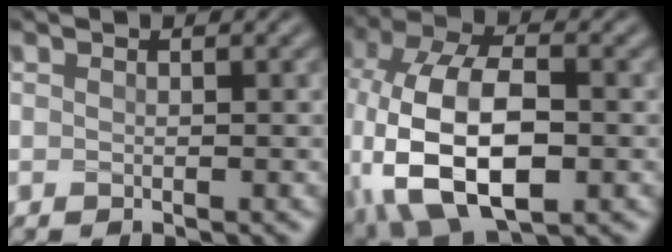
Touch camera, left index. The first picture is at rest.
{"total": 13.8, "force": [-1.9, 7.9, 11.1], "torque": [-0.227, -0.007, -0.028]}